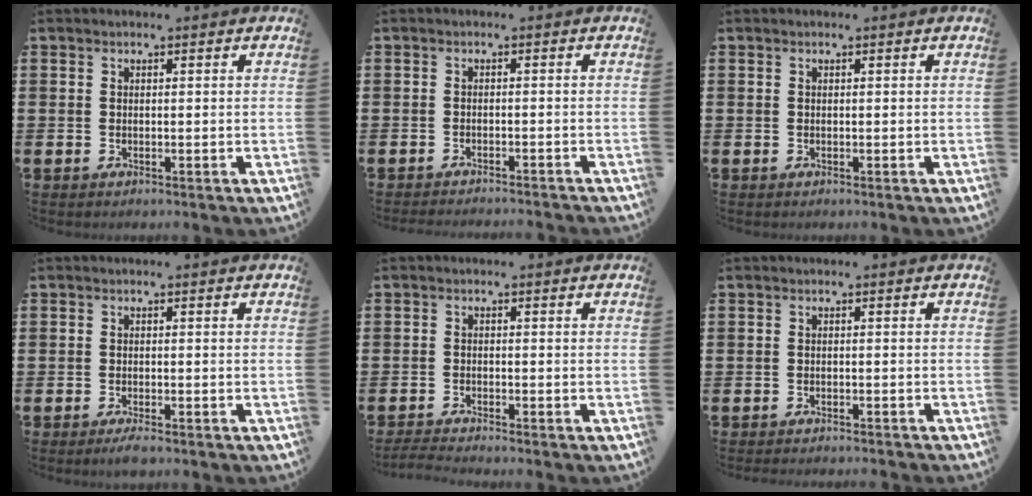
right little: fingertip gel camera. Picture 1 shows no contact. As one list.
[{"total": 0.8, "force": [-0.8, -0.1, 0.0], "torque": [-0.002, 0.002, -0.016]}, {"total": 0.0}, {"total": 1.3, "force": [-0.9, 0.1, 0.9], "torque": [-0.016, 0.000, -0.018]}, {"total": 1.6, "force": [-1.4, -0.1, 0.7], "torque": [-0.010, 0.002, -0.028]}, {"total": 0.5, "force": [-0.5, 0.0, 0.0], "torque": [-0.002, 0.000, -0.010]}]